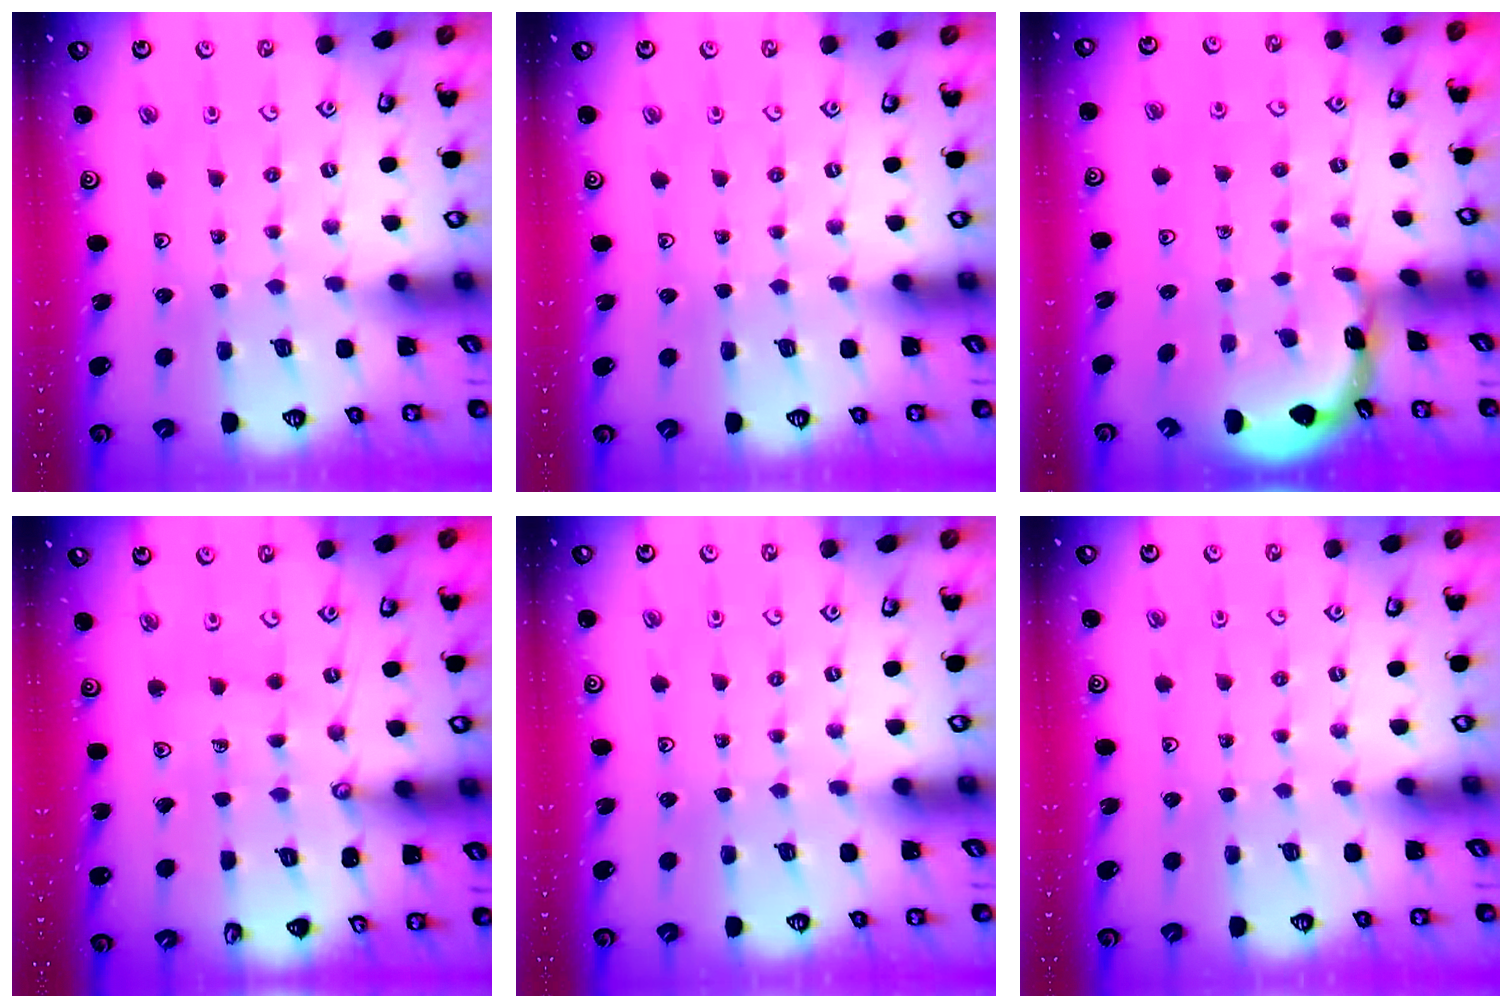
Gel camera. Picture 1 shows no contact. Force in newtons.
{"total": 0.0}
{"total": 1.7, "press": 1.6, "slide": 0.1}
{"total": 8.5, "press": 8.5, "slide": 0.7}
{"total": 0.0}
{"total": 0.0}